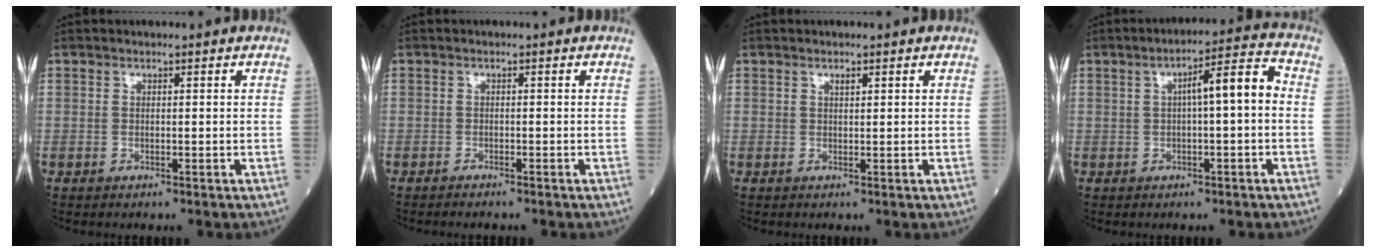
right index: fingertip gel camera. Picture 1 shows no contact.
{"total": 1.5, "force": [-1.3, 0.2, 0.6], "torque": [-0.012, -0.003, -0.017]}
{"total": 0.8, "force": [0.5, 0.2, 0.5], "torque": [-0.011, -0.002, 0.009]}
{"total": 6.9, "force": [0.4, 0.8, 6.8], "torque": [-0.104, 0.023, 0.003]}